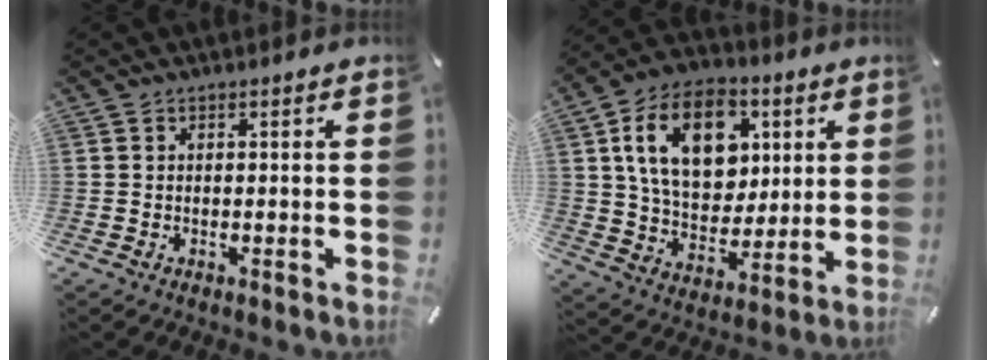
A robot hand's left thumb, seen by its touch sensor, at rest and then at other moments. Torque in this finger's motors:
{"motor_torque": [2.56, 2.45, 2.28, -0.49, 0.68]}